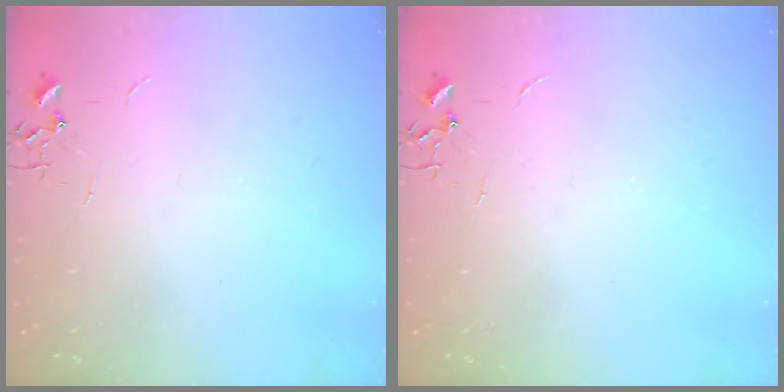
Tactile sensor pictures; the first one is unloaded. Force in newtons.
{"total": 0.0}